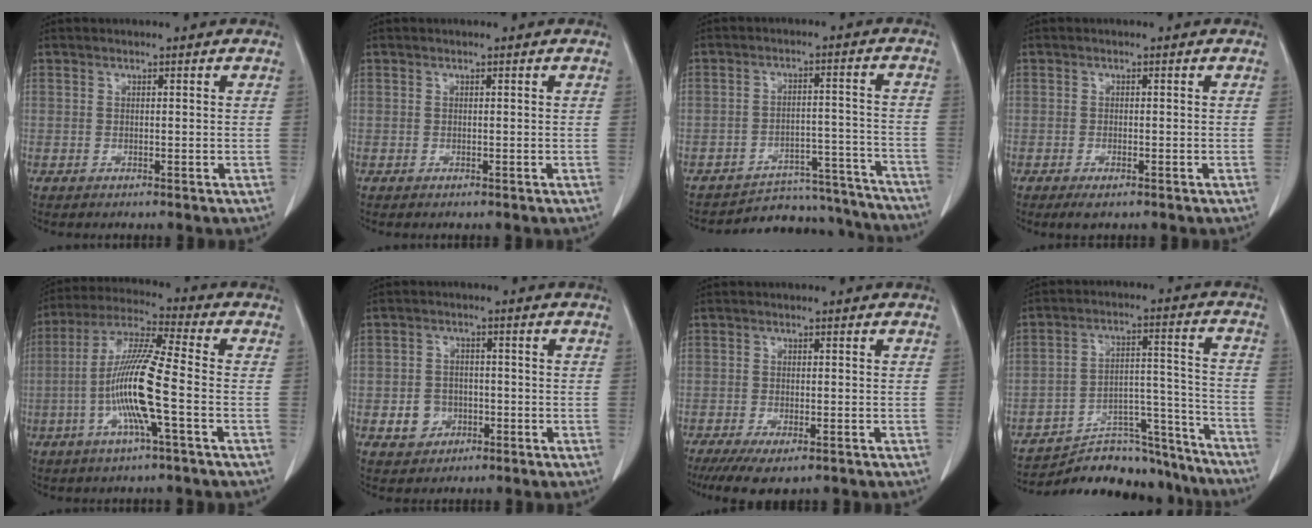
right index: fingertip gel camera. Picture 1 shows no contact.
{"total": 0.0}
{"total": 16.3, "force": [-15.8, 3.7, 1.0], "torque": [0.005, 0.043, -0.200]}
{"total": 2.1, "force": [-1.3, 0.6, 1.5], "torque": [-0.018, -0.004, -0.016]}
{"total": 13.0, "force": [-3.0, 0.2, 12.7], "torque": [-0.257, -0.002, -0.066]}
{"total": 4.2, "force": [-1.3, 3.7, 1.4], "torque": [-0.016, 0.008, -0.013]}
{"total": 7.8, "force": [-5.5, 2.4, 4.9], "torque": [-0.075, -0.016, -0.084]}
{"total": 19.0, "force": [-17.8, 5.0, 4.6], "torque": [-0.081, 0.041, -0.270]}